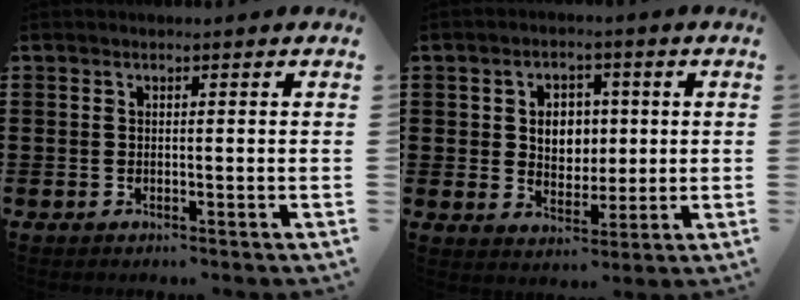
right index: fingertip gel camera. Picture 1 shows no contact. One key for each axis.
{"total": 5.1, "fx": 0.6, "fy": 4.1, "fz": 3.0, "tx": -0.066, "ty": 0.011, "tz": 0.006}